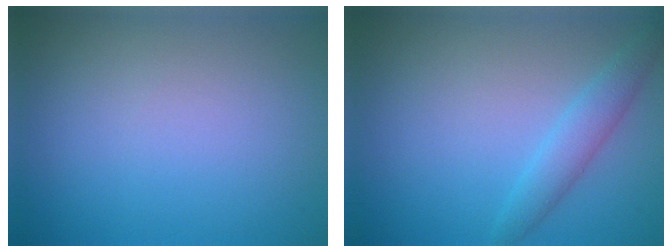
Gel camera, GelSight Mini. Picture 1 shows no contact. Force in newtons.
{"total": 2.3, "press": 2.3, "slide": 0.1}